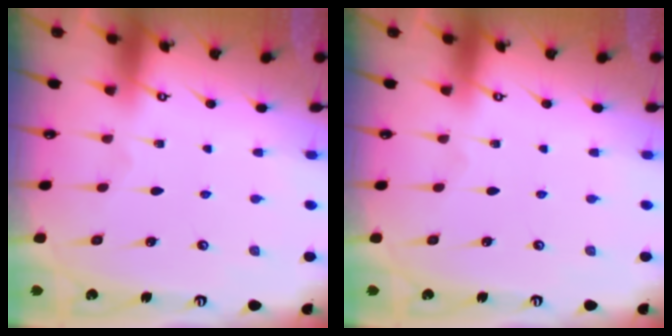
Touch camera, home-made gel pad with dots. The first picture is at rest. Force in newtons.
{"total": 0.0}